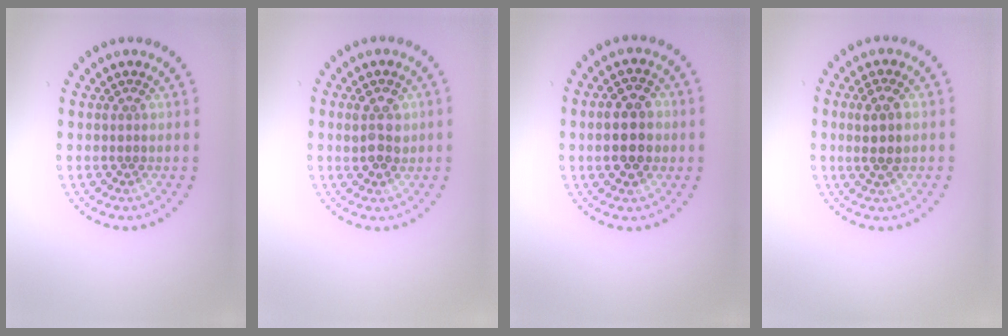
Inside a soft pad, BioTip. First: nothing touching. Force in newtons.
{"total": 2.3, "press": 2.3, "slide": 0.2}
{"total": 4.5, "press": 4.5, "slide": 0.2}
{"total": 2.5, "press": 2.3, "slide": 0.9}